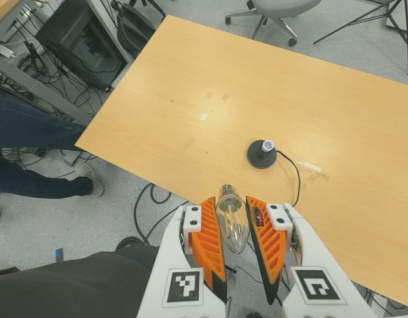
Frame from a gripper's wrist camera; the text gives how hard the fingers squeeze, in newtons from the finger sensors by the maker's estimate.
{"total": 14.0, "left": 15.3, "right": 12.7}